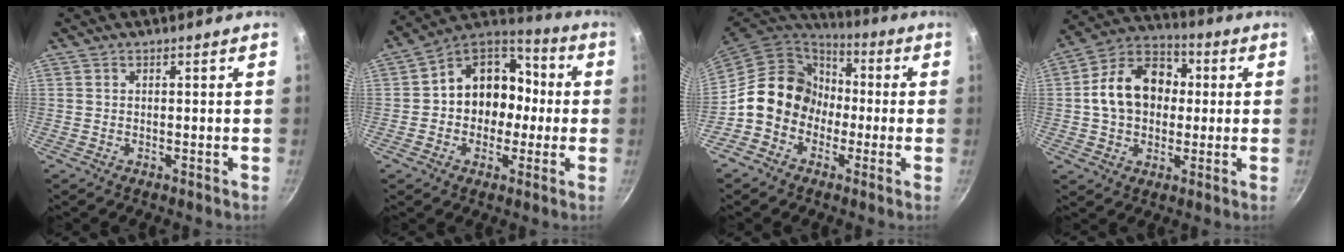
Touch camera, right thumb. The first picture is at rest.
{"total": 14.5, "force": [-0.8, 12.2, 7.9], "torque": [-0.068, 0.049, -0.029]}
{"total": 14.1, "force": [-2.0, 12.4, 6.5], "torque": [-0.060, 0.047, -0.044]}
{"total": 15.4, "force": [1.2, 11.8, 9.8], "torque": [-0.133, 0.032, 0.005]}